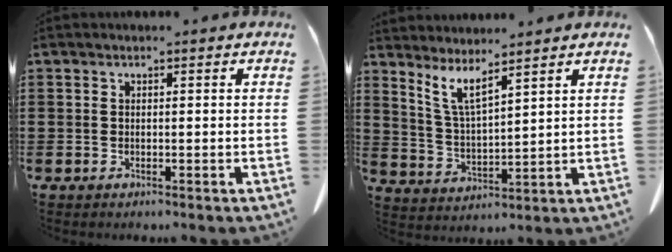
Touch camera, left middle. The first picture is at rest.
{"total": 5.1, "force": [4.1, 0.1, 3.1], "torque": [-0.074, -0.024, 0.071]}